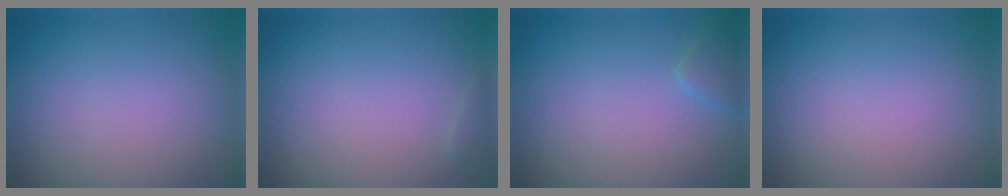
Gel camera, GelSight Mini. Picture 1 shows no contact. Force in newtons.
{"total": 0.5, "press": 0.5, "slide": 0.0}
{"total": 1.4, "press": 1.4, "slide": 0.1}
{"total": 0.0}